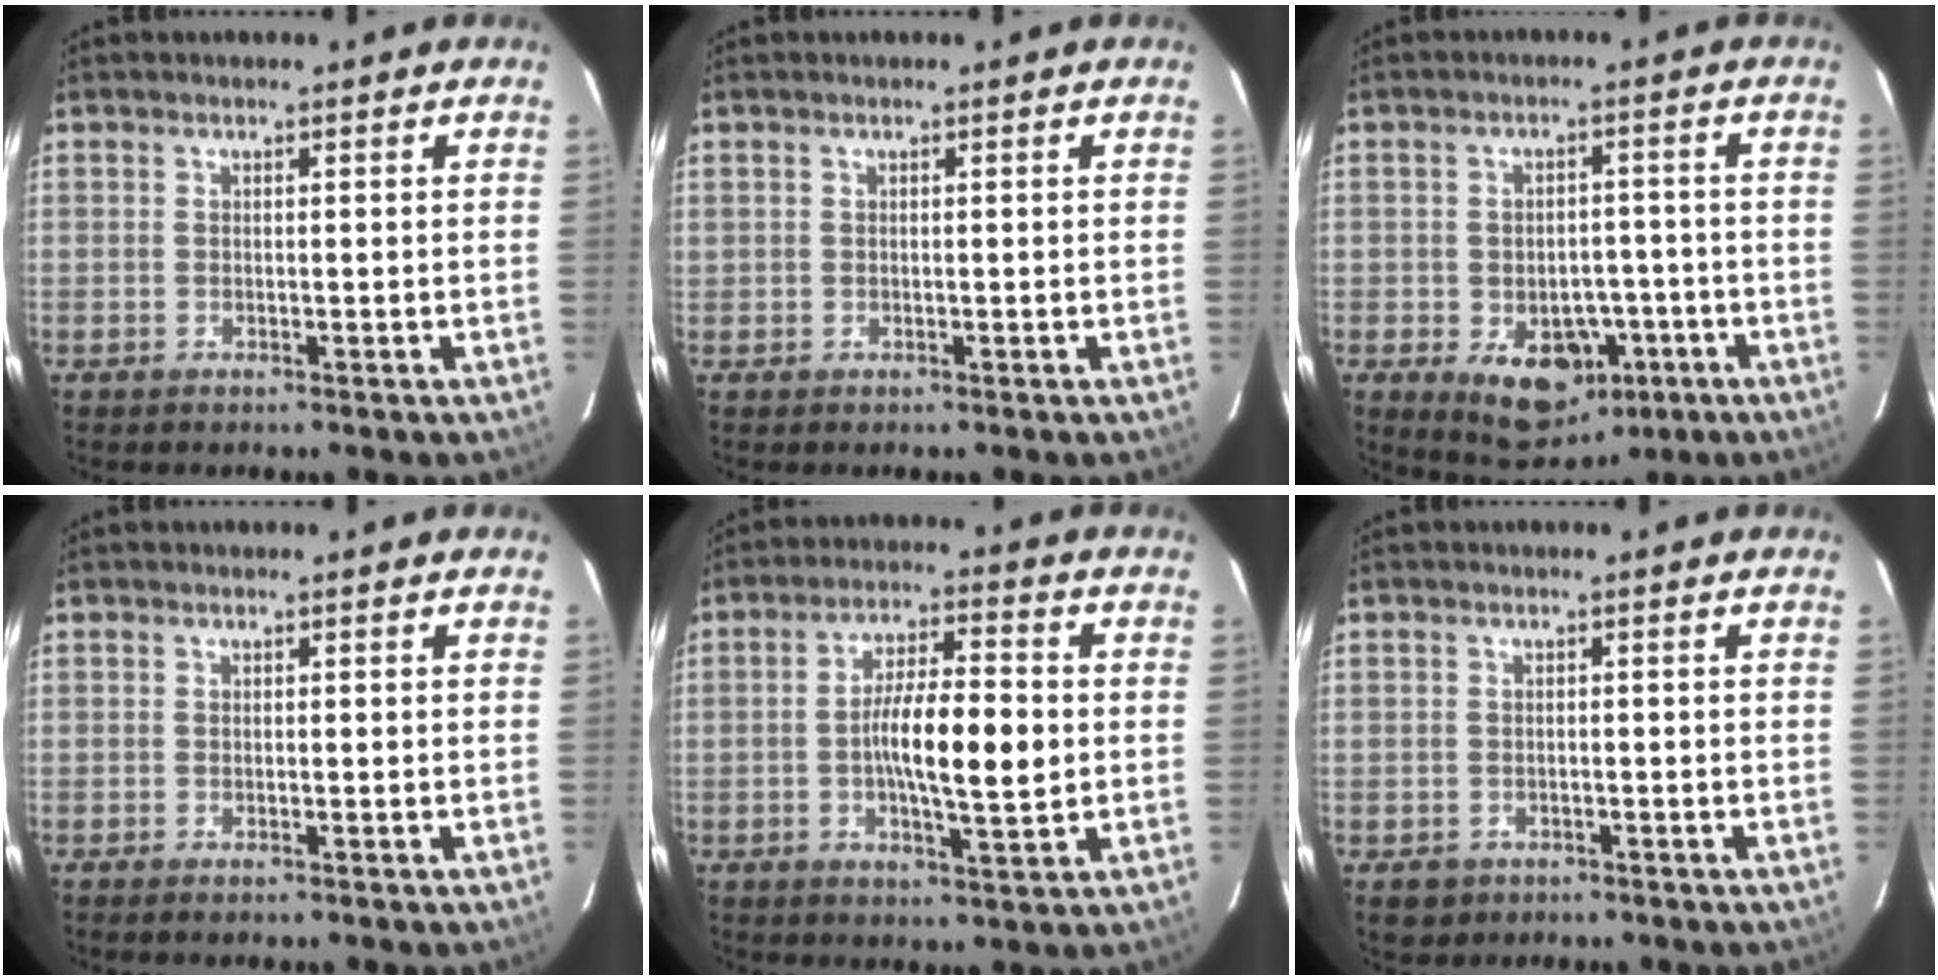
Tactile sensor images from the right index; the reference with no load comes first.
{"total": 0.0}
{"total": 9.7, "force": [-4.2, 6.4, 6.0], "torque": [-0.085, 0.004, -0.051]}
{"total": 0.5, "force": [-0.4, 0.0, 0.3], "torque": [-0.010, -0.002, -0.008]}
{"total": 10.5, "force": [-0.7, 2.0, 10.2], "torque": [-0.179, 0.006, -0.015]}
{"total": 2.8, "force": [-1.2, 2.5, 0.2], "torque": [-0.002, 0.008, -0.013]}